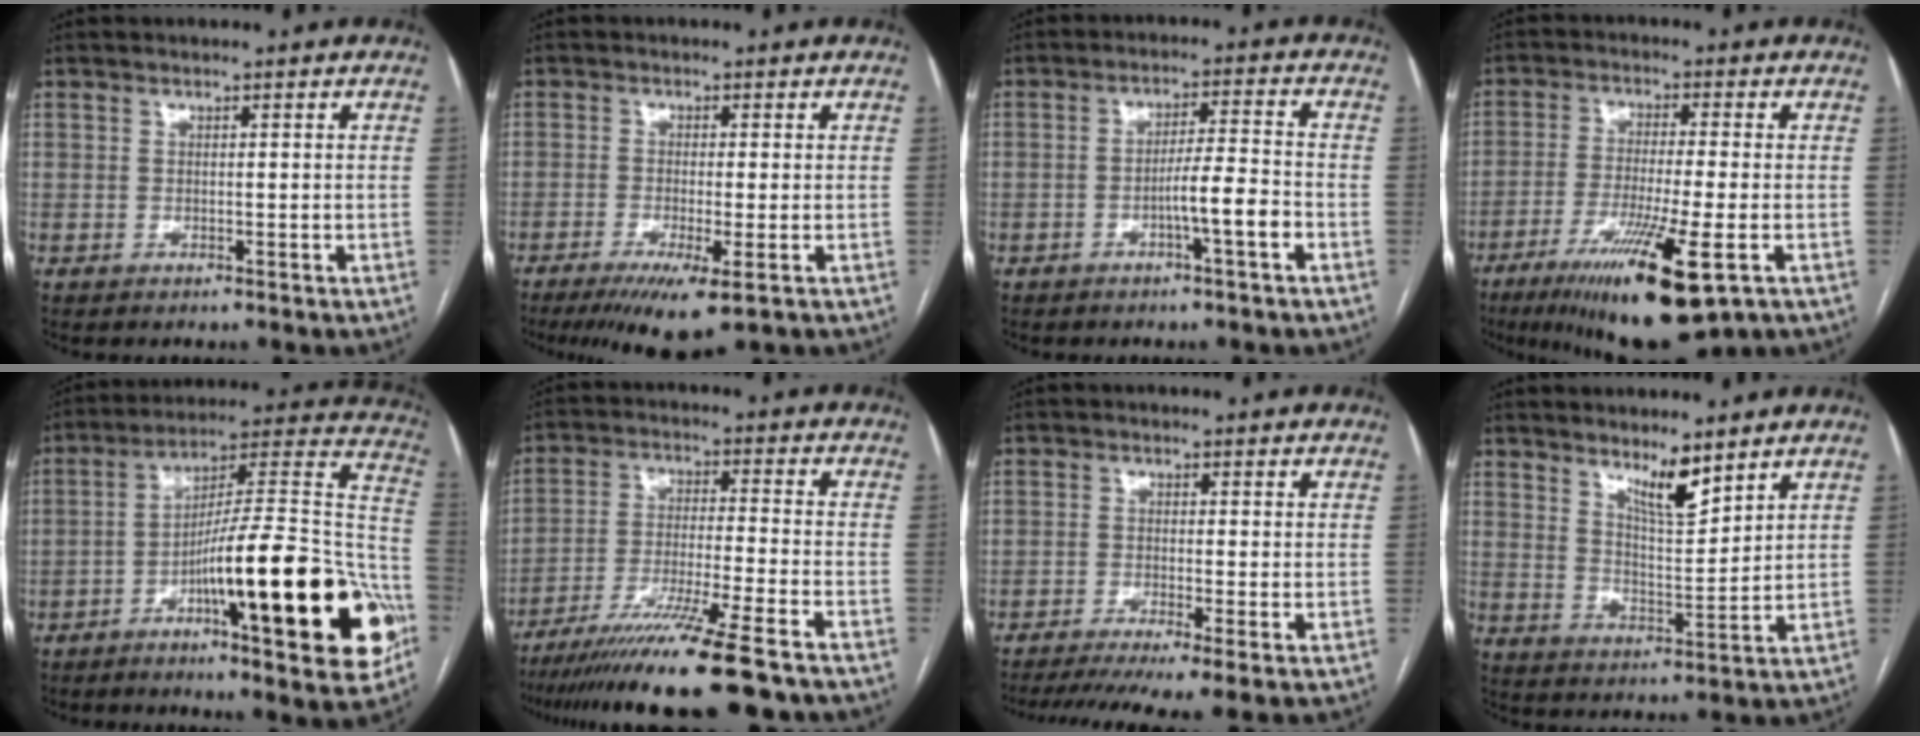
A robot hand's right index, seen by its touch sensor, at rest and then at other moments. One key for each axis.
{"total": 7.3, "fx": -4.0, "fy": 0.7, "fz": 6.1, "tx": -0.101, "ty": -0.021, "tz": -0.063}
{"total": 6.0, "fx": -2.5, "fy": -0.2, "fz": 5.4, "tx": -0.089, "ty": 0.006, "tz": -0.042}
{"total": 15.2, "fx": -7.3, "fy": 1.5, "fz": 13.2, "tx": -0.219, "ty": -0.042, "tz": -0.117}
{"total": 27.2, "fx": -9.8, "fy": 3.6, "fz": 25.1, "tx": -0.293, "ty": 0.010, "tz": -0.140}
{"total": 17.2, "fx": -13.8, "fy": -1.2, "fz": 10.2, "tx": -0.172, "ty": -0.049, "tz": -0.225}
{"total": 9.3, "fx": -6.6, "fy": 0.4, "fz": 6.5, "tx": -0.101, "ty": -0.011, "tz": -0.104}
{"total": 6.3, "fx": 4.8, "fy": 0.9, "fz": 4.0, "tx": -0.072, "ty": -0.015, "tz": 0.085}